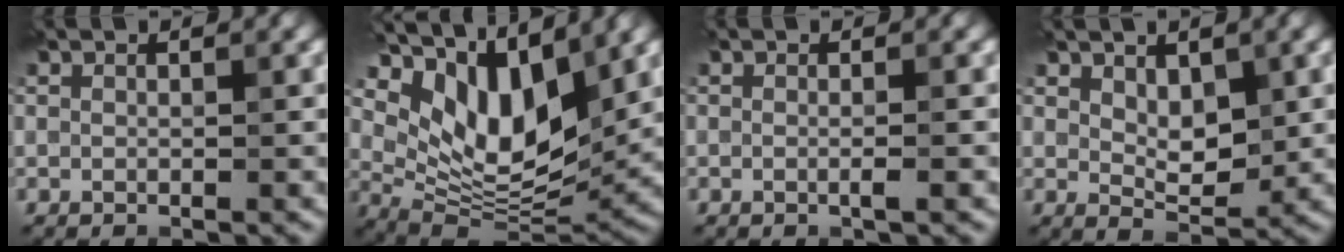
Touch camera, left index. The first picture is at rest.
{"total": 11.0, "force": [5.8, 5.3, 7.8], "torque": [-0.138, -0.004, 0.108]}
{"total": 1.2, "force": [-0.3, 0.2, 1.1], "torque": [-0.019, -0.003, -0.009]}
{"total": 3.4, "force": [1.1, 1.9, 2.6], "torque": [-0.046, -0.006, 0.023]}